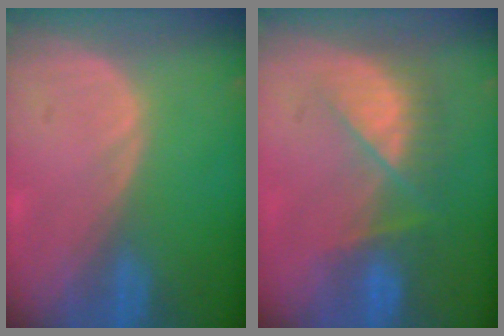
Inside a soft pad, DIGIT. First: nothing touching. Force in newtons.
{"total": 7.7, "press": 7.0, "slide": 3.3}